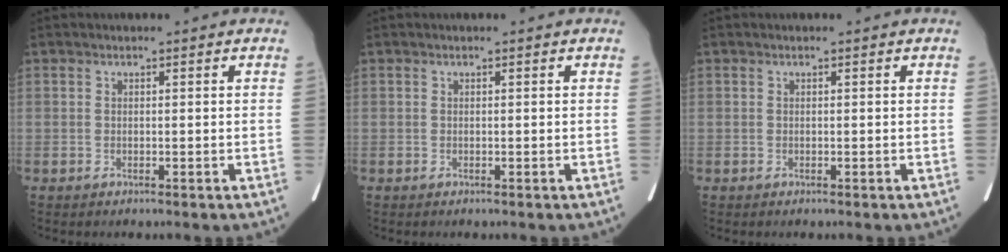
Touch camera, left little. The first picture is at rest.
{"total": 0.0}
{"total": 0.0}